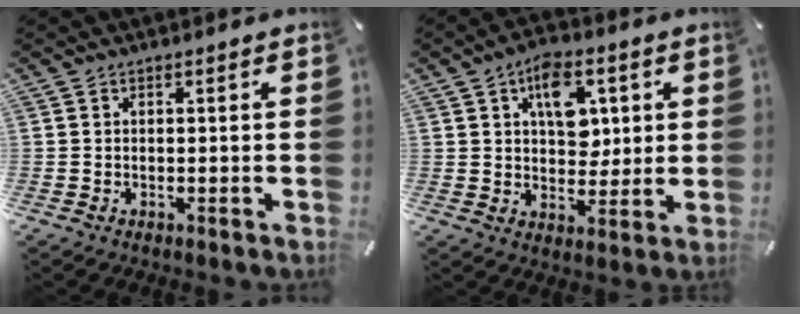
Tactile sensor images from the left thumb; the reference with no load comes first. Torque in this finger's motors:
{"motor_torque": [1.47, 1.48, 1.06, -0.39, 0.13]}